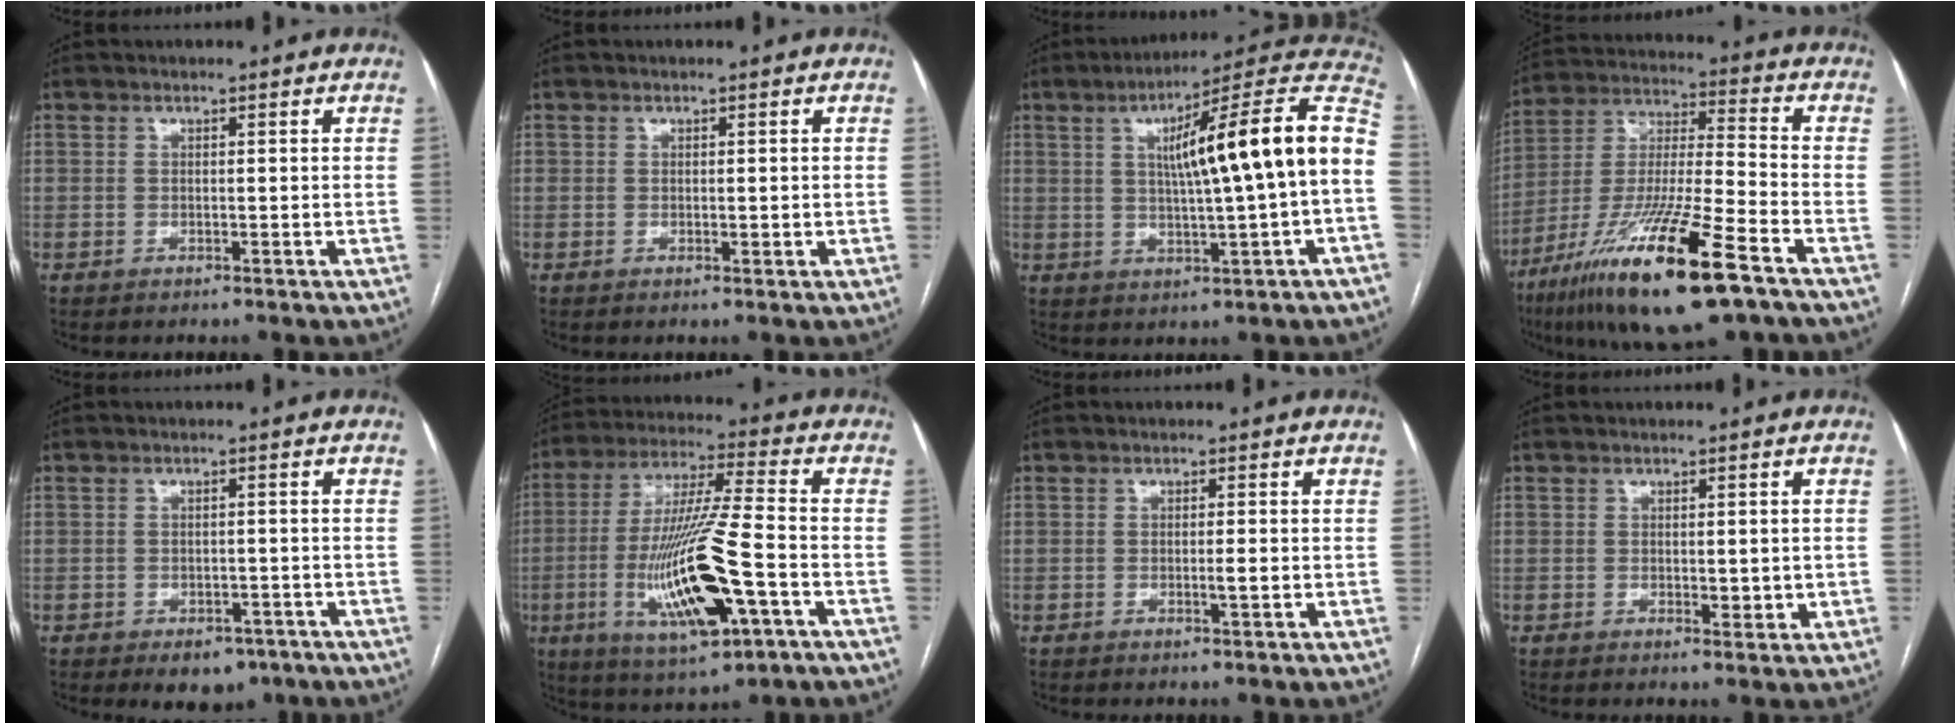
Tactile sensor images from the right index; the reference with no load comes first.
{"total": 1.0, "force": [0.0, 0.4, 0.9], "torque": [-0.018, 0.003, 0.004]}
{"total": 19.1, "force": [1.8, 0.4, 19.0], "torque": [-0.262, 0.035, 0.020]}
{"total": 21.4, "force": [-12.1, 1.7, 17.5], "torque": [-0.340, -0.046, -0.218]}
{"total": 5.0, "force": [-3.4, 3.0, 2.1], "torque": [-0.016, 0.003, -0.038]}
{"total": 18.0, "force": [-5.3, 2.2, 17.0], "torque": [-0.345, -0.018, -0.087]}
{"total": 1.3, "force": [-0.2, 0.0, 1.3], "torque": [-0.024, -0.002, -0.004]}
{"total": 2.3, "force": [-0.1, 1.0, 2.0], "torque": [-0.029, -0.005, 0.003]}